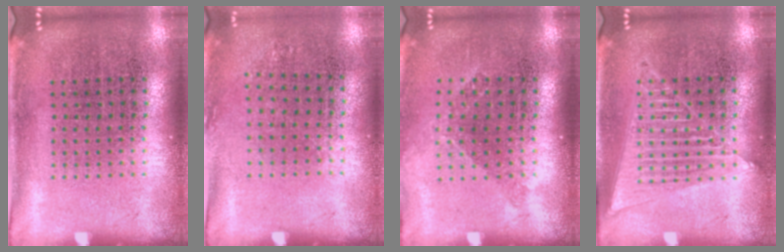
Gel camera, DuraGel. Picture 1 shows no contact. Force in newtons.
{"total": 0.8, "press": 0.7, "slide": 0.4}
{"total": 1.0, "press": 0.8, "slide": 0.6}
{"total": 1.5, "press": 1.5, "slide": 0.1}